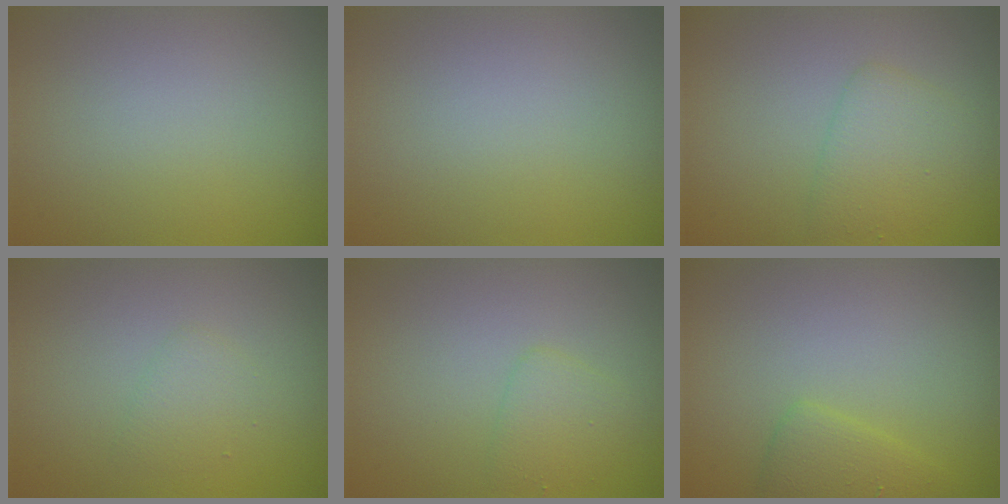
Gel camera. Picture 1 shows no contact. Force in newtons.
{"total": 0.0}
{"total": 2.6, "press": 2.6, "slide": 0.1}
{"total": 1.4, "press": 1.4, "slide": 0.0}
{"total": 1.7, "press": 1.7, "slide": 0.2}
{"total": 2.0, "press": 2.0, "slide": 0.2}